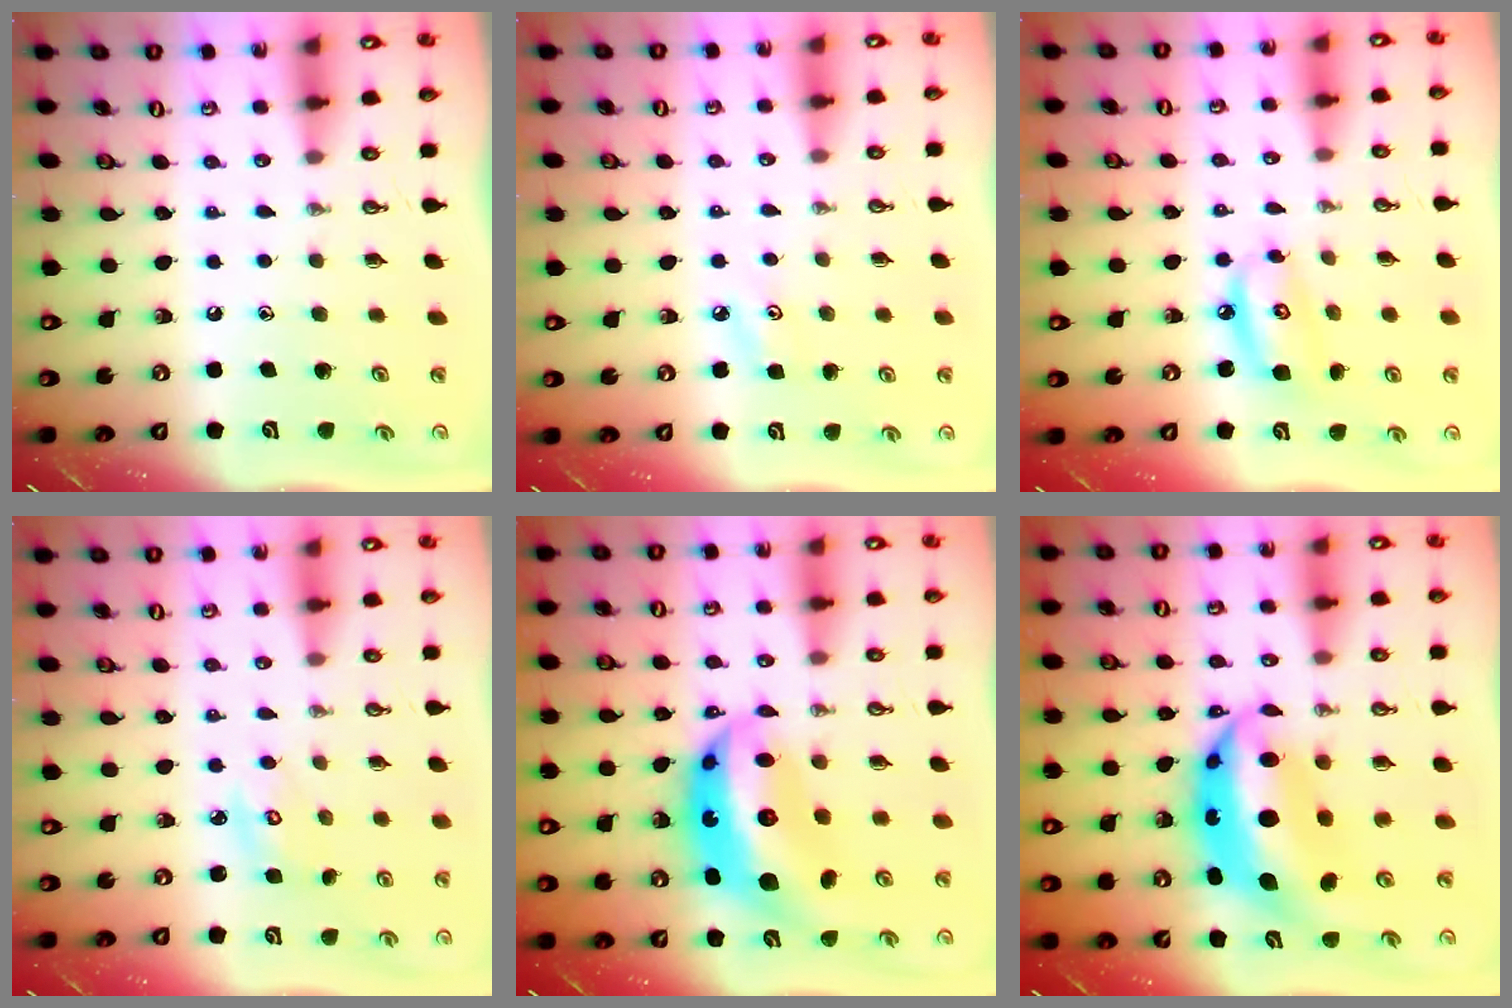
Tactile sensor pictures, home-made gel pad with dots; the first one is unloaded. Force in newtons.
{"total": 4.7, "press": 4.7, "slide": 0.5}
{"total": 8.6, "press": 8.5, "slide": 0.9}
{"total": 3.1, "press": 3.1, "slide": 0.2}
{"total": 16.1, "press": 16.0, "slide": 1.5}
{"total": 13.1, "press": 13.0, "slide": 1.3}